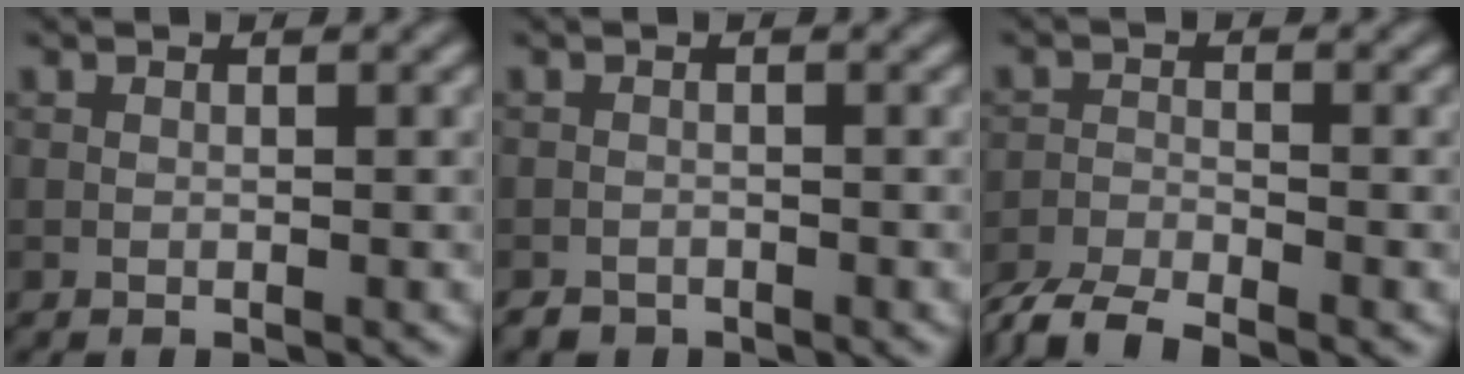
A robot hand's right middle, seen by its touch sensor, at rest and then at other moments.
{"total": 1.4, "force": [-1.3, 0.2, -0.4], "torque": [0.001, 0.007, -0.017]}
{"total": 4.8, "force": [-4.4, 0.7, 1.6], "torque": [-0.039, -0.003, -0.079]}